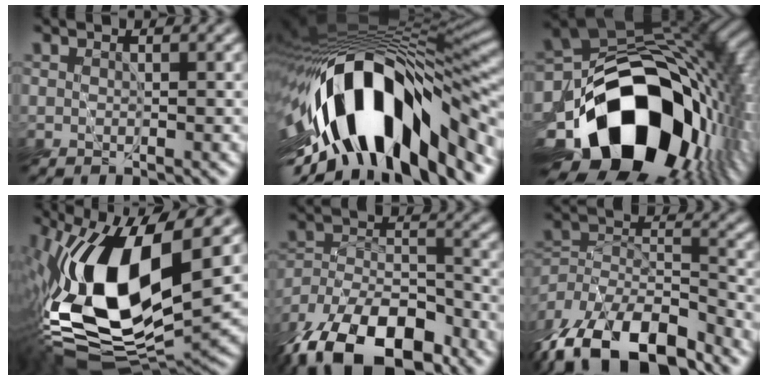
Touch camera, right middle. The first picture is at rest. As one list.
[{"total": 15.7, "force": [-5.8, 6.3, 13.1], "torque": [-0.219, 0.022, -0.095]}, {"total": 17.8, "force": [-8.1, 11.3, 11.1], "torque": [-0.174, -0.023, -0.127]}, {"total": 15.0, "force": [1.6, 6.5, 13.5], "torque": [-0.274, -0.012, 0.024]}, {"total": 15.2, "force": [-11.8, 6.8, 6.7], "torque": [-0.129, -0.014, -0.188]}, {"total": 12.6, "force": [-9.5, 5.4, 6.3], "torque": [-0.130, 0.001, -0.168]}]